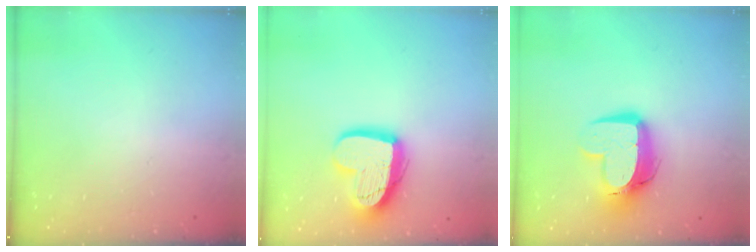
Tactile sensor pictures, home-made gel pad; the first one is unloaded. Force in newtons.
{"total": 16.3, "press": 16.3, "slide": 1.3}
{"total": 12.9, "press": 12.9, "slide": 1.1}